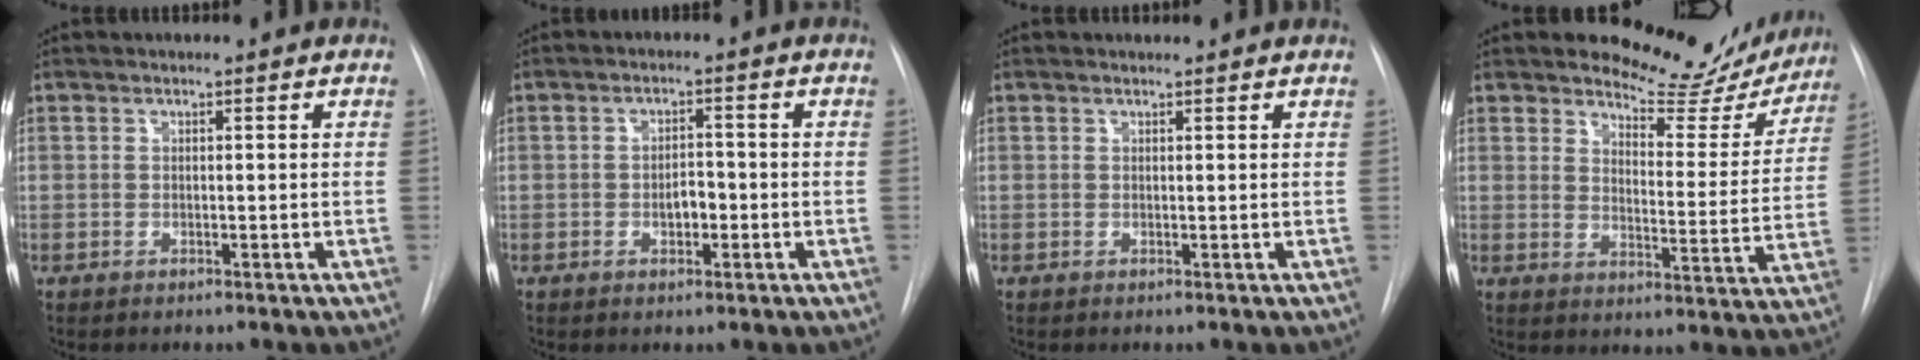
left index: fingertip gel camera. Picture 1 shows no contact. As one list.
[{"total": 2.9, "force": [-1.1, 1.5, 2.2], "torque": [-0.030, 0.003, -0.013]}, {"total": 1.2, "force": [1.2, 0.1, 0.0], "torque": [-0.008, 0.009, 0.015]}, {"total": 13.6, "force": [12.7, 4.2, 2.7], "torque": [-0.017, -0.047, 0.143]}]